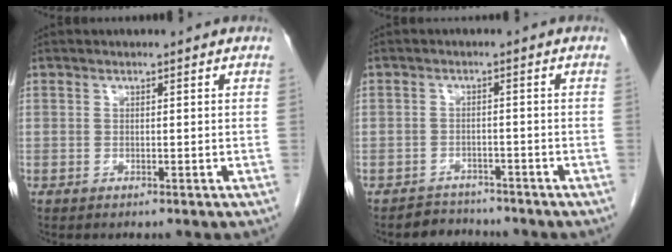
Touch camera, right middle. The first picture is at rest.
{"total": 3.2, "force": [-2.8, 1.3, -0.9], "torque": [0.010, 0.000, -0.045]}